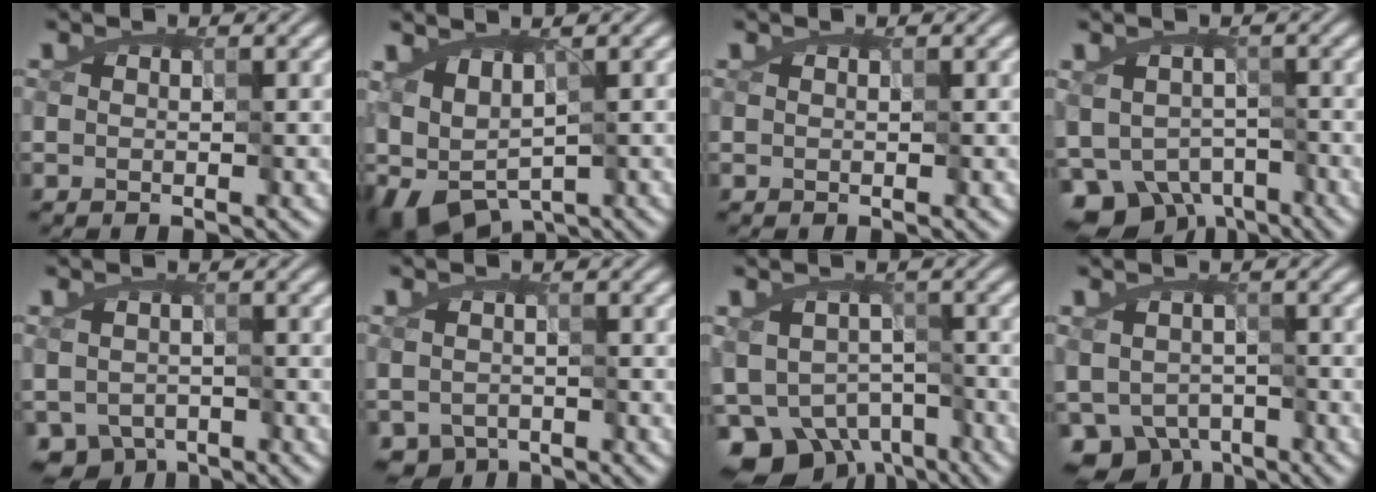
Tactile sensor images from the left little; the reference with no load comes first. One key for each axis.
{"total": 5.9, "fx": -2.5, "fy": 3.8, "fz": 3.7, "tx": -0.064, "ty": -0.014, "tz": -0.044}
{"total": 0.0}
{"total": 7.0, "fx": -4.3, "fy": 4.9, "fz": 2.6, "tx": -0.033, "ty": -0.022, "tz": -0.070}
{"total": 3.8, "fx": -1.8, "fy": 2.9, "fz": 1.5, "tx": -0.014, "ty": -0.012, "tz": -0.016}
{"total": 2.9, "fx": -1.3, "fy": 2.2, "fz": 1.3, "tx": -0.015, "ty": -0.007, "tz": -0.008}
{"total": 8.4, "fx": -5.5, "fy": 5.3, "fz": 3.3, "tx": -0.047, "ty": -0.016, "tz": -0.090}
{"total": 5.8, "fx": -3.3, "fy": 4.2, "fz": 2.3, "tx": -0.023, "ty": -0.022, "tz": -0.049}